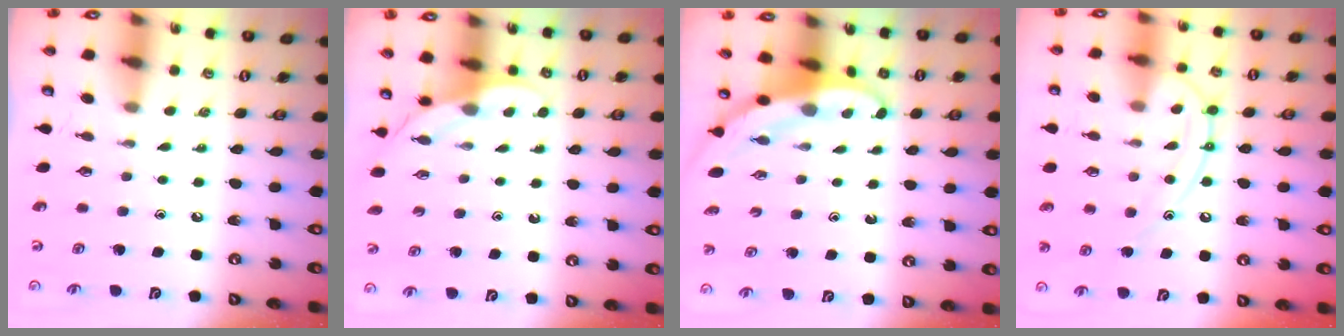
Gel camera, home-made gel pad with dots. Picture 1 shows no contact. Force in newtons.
{"total": 3.5, "press": 3.5, "slide": 0.4}
{"total": 3.4, "press": 3.4, "slide": 0.1}
{"total": 14.6, "press": 14.6, "slide": 1.3}